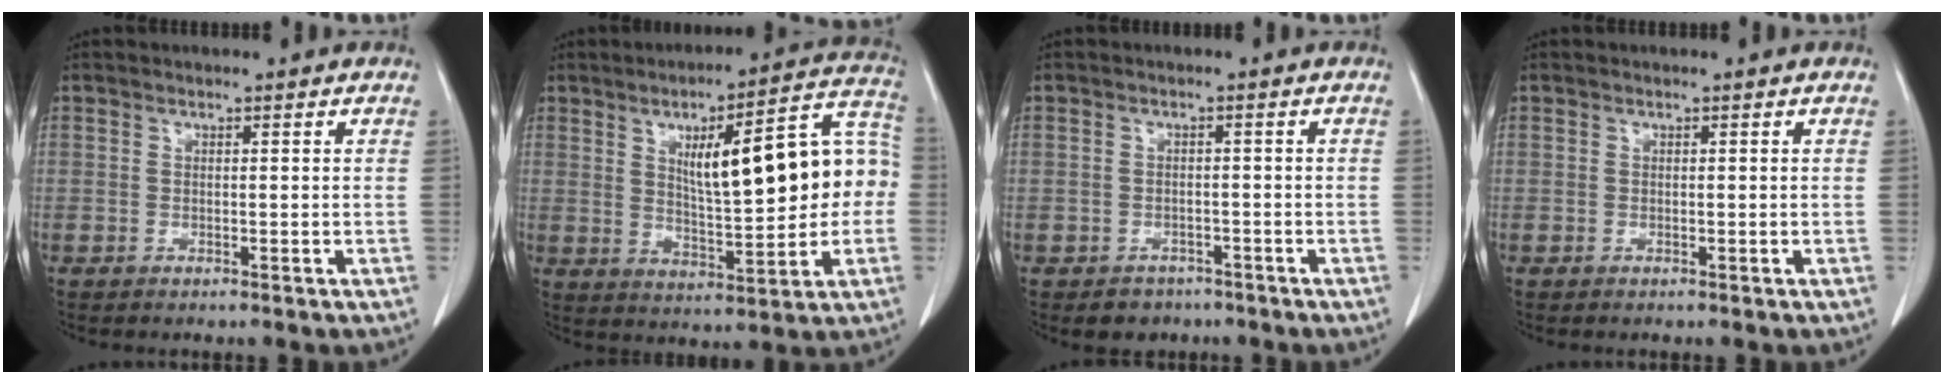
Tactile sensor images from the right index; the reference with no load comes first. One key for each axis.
{"total": 17.7, "fx": 1.9, "fy": 4.2, "fz": 17.1, "tx": -0.232, "ty": 0.039, "tz": 0.036}
{"total": 3.1, "fx": -2.0, "fy": 2.3, "fz": 0.2, "tx": -0.005, "ty": 0.010, "tz": -0.026}
{"total": 0.0}